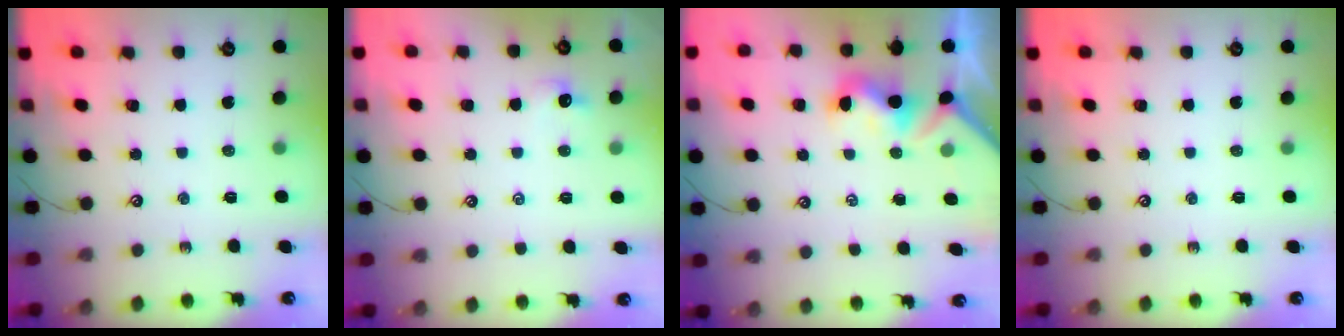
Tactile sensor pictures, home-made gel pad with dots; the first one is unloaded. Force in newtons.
{"total": 1.3, "press": 1.1, "slide": 0.6}
{"total": 1.0, "press": 0.7, "slide": 0.6}
{"total": 0.0}